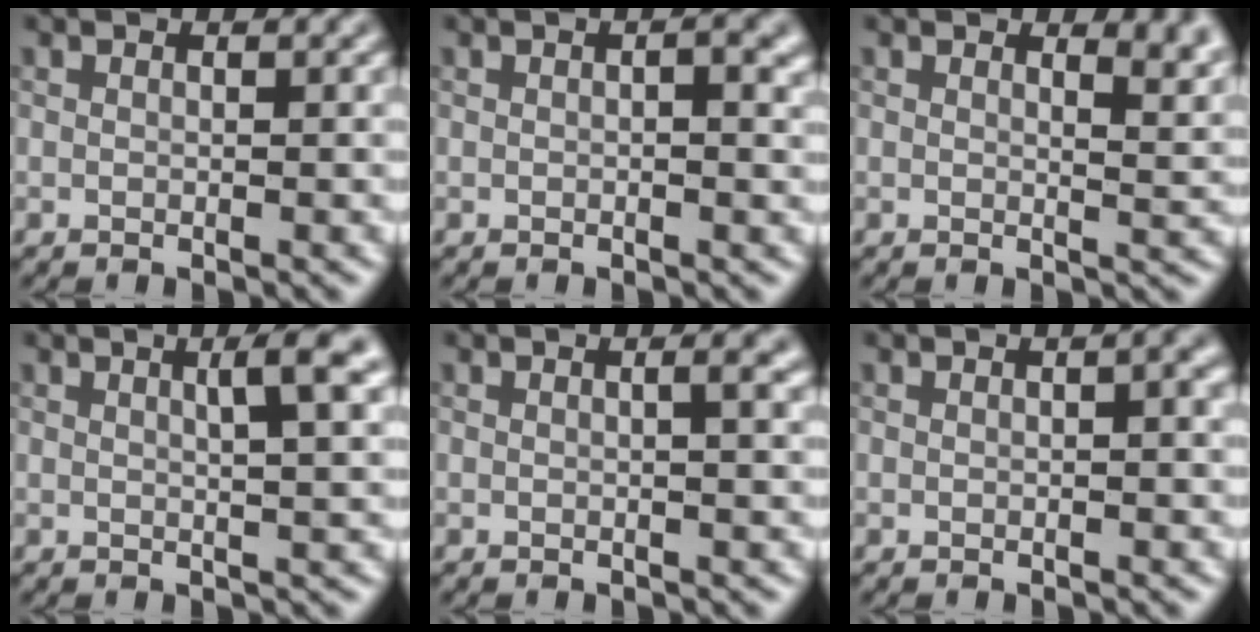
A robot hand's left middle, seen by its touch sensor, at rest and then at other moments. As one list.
[{"total": 2.0, "force": [0.3, 0.5, 1.9], "torque": [-0.024, 0.002, 0.003]}, {"total": 3.9, "force": [2.5, 1.6, 2.6], "torque": [-0.014, 0.002, 0.031]}, {"total": 3.6, "force": [1.3, 0.6, 3.3], "torque": [-0.041, 0.005, 0.017]}, {"total": 1.7, "force": [0.2, 0.5, 1.6], "torque": [-0.020, 0.005, -0.001]}, {"total": 2.0, "force": [0.3, 0.4, 1.9], "torque": [-0.025, 0.007, 0.003]}]